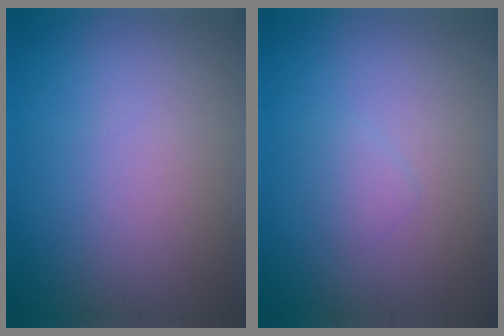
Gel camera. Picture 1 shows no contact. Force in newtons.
{"total": 0.9, "press": 0.9, "slide": 0.1}